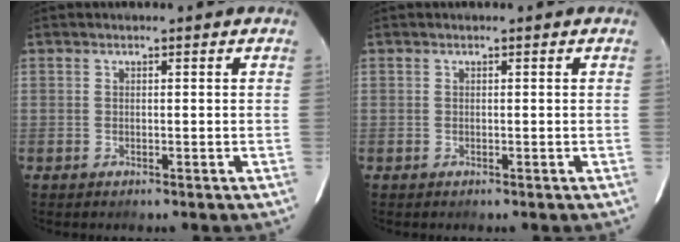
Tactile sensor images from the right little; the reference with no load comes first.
{"total": 0.0}